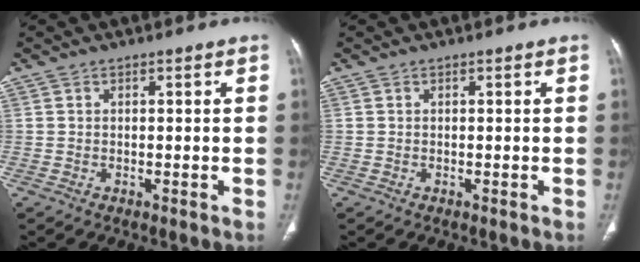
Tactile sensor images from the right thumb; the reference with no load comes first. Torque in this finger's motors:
{"motor_torque": [0.37, 0.63, 0.18, -0.04, -0.01]}